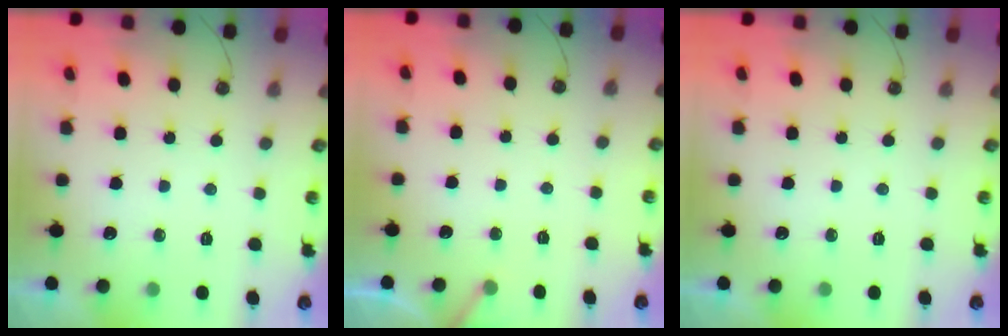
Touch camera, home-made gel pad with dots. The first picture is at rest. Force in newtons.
{"total": 3.2, "press": 3.2, "slide": 0.4}
{"total": 0.0}